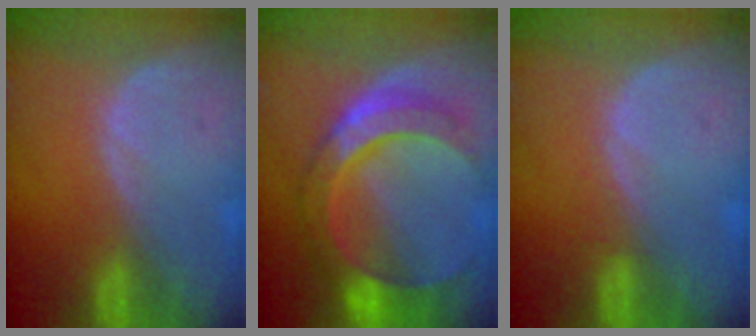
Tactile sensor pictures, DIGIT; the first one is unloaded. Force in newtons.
{"total": 10.8, "press": 10.7, "slide": 1.1}
{"total": 0.6, "press": 0.6, "slide": 0.2}